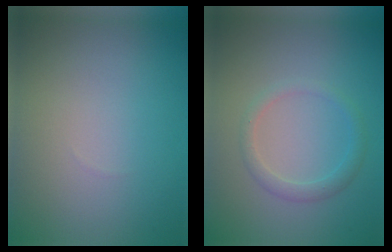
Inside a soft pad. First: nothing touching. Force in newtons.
{"total": 1.6, "press": 1.6, "slide": 0.1}